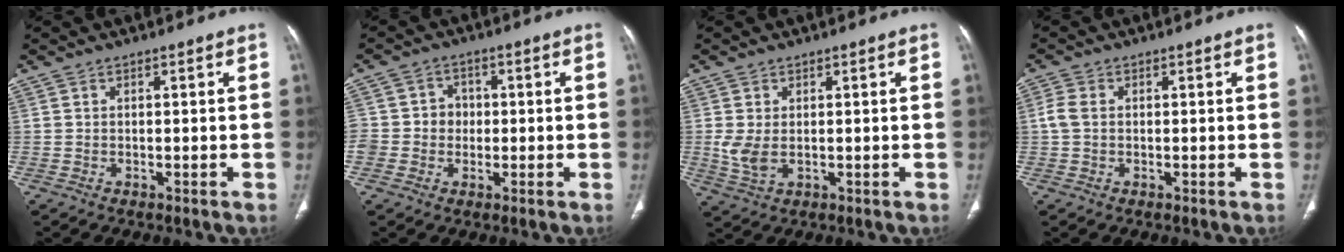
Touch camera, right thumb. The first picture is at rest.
{"total": 6.0, "force": [-0.5, 5.6, 2.3], "torque": [-0.011, 0.018, -0.012]}
{"total": 4.1, "force": [0.1, 2.5, 3.3], "torque": [-0.079, -0.007, 0.010]}
{"total": 2.7, "force": [0.1, 1.9, 1.9], "torque": [-0.051, 0.005, 0.000]}